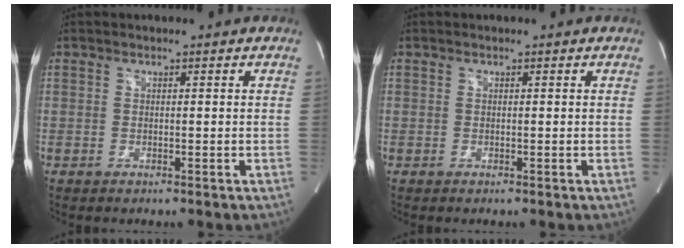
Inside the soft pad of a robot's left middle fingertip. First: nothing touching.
{"total": 0.0}